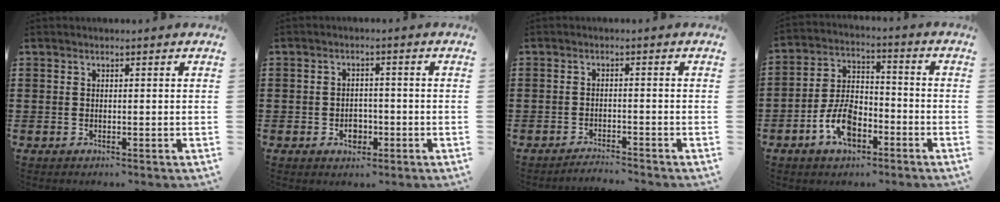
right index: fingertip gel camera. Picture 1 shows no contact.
{"total": 2.9, "force": [-1.1, 2.2, 1.6], "torque": [-0.024, -0.001, -0.023]}
{"total": 1.9, "force": [-1.9, -0.1, 0.1], "torque": [-0.006, 0.003, -0.040]}
{"total": 8.0, "force": [-3.8, 4.7, 5.3], "torque": [-0.122, 0.010, -0.074]}